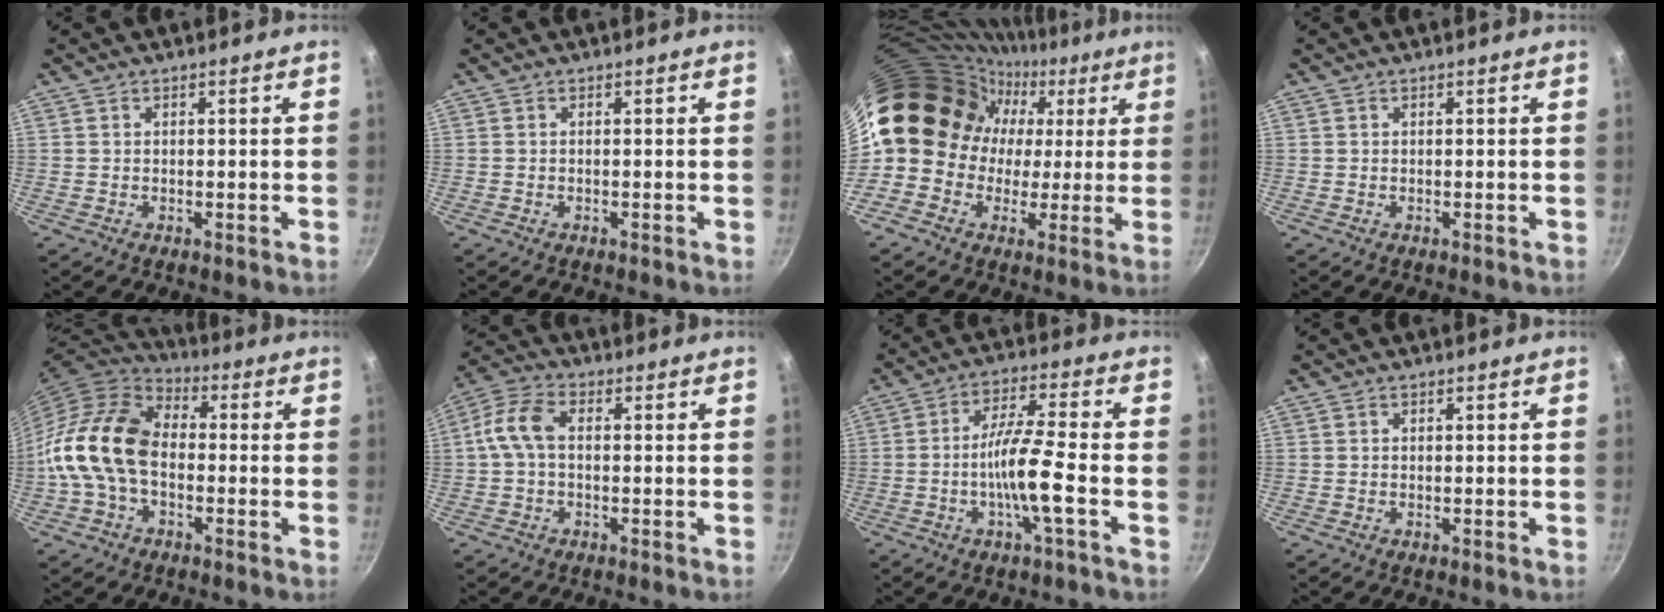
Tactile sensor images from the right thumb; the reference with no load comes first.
{"total": 0.0}
{"total": 18.3, "force": [2.1, 16.6, 7.4], "torque": [-0.077, 0.047, 0.022]}
{"total": 0.0}
{"total": 15.3, "force": [-1.9, 10.3, 11.1], "torque": [-0.192, 0.036, -0.055]}
{"total": 7.2, "force": [0.1, 4.6, 5.5], "torque": [-0.118, 0.025, -0.009]}
{"total": 9.3, "force": [-2.7, 0.6, 8.9], "torque": [-0.167, 0.027, -0.055]}
{"total": 0.0}